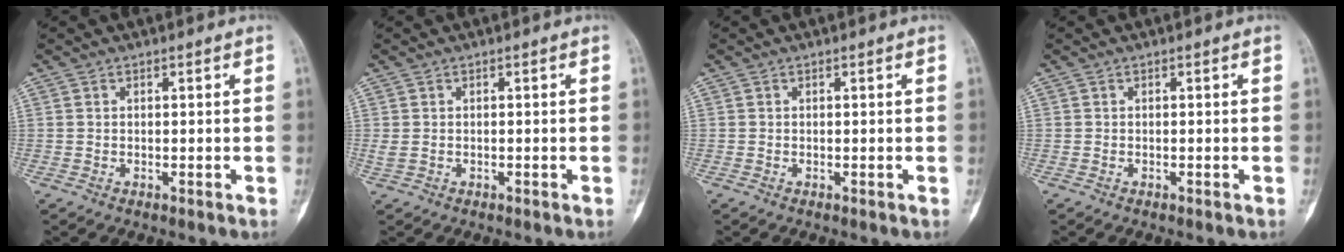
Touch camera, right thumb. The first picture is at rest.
{"total": 1.2, "force": [-0.1, 0.8, 0.9], "torque": [-0.033, 0.006, 0.001]}
{"total": 0.0}
{"total": 0.0}